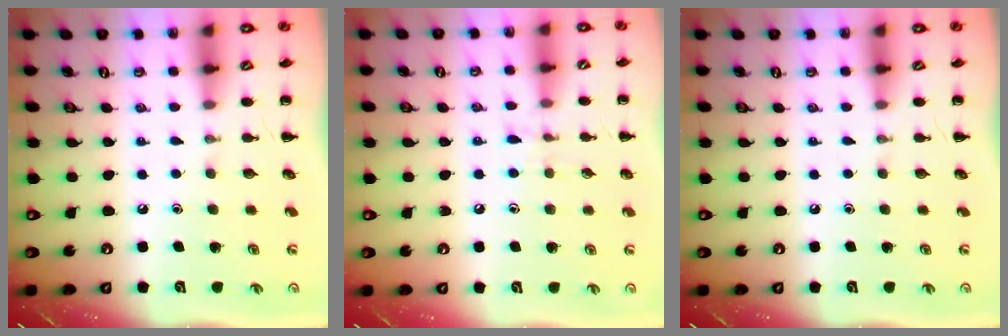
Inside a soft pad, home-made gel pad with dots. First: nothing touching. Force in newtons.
{"total": 5.8, "press": 5.5, "slide": 2.0}
{"total": 0.0}